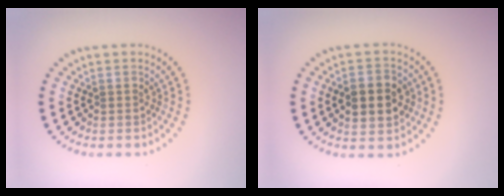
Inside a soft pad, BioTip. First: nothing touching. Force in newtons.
{"total": 4.5, "press": 4.5, "slide": 0.1}